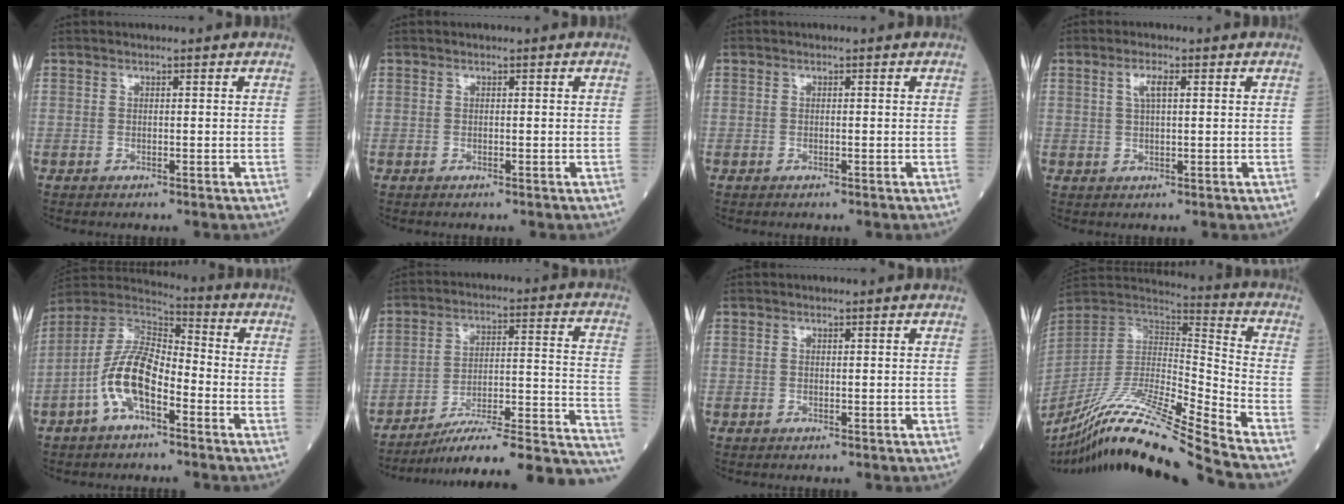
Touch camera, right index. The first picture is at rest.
{"total": 0.0}
{"total": 0.0}
{"total": 2.7, "force": [1.0, 0.6, 2.5], "torque": [-0.052, 0.005, 0.019]}
{"total": 11.0, "force": [-4.3, 4.2, 9.2], "torque": [-0.195, 0.018, -0.088]}
{"total": 22.1, "force": [-18.9, 1.6, 11.4], "torque": [-0.087, 0.027, -0.272]}
{"total": 0.0}
{"total": 22.5, "force": [-18.5, -1.8, 12.7], "torque": [-0.257, -0.030, -0.341]}